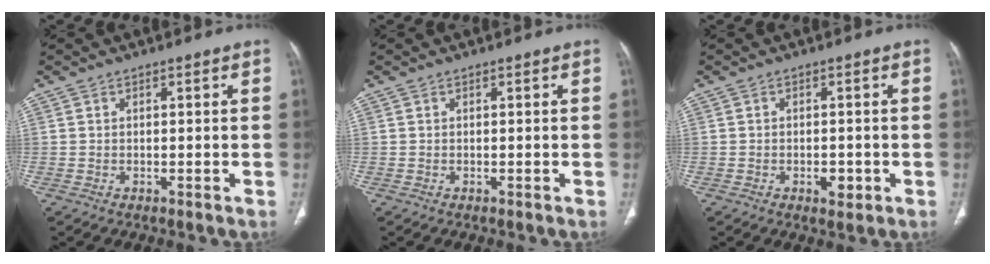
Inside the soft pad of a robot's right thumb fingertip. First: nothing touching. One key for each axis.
{"total": 0.0}
{"total": 2.8, "fx": -1.0, "fy": 1.7, "fz": 2.1, "tx": -0.021, "ty": 0.003, "tz": -0.010}